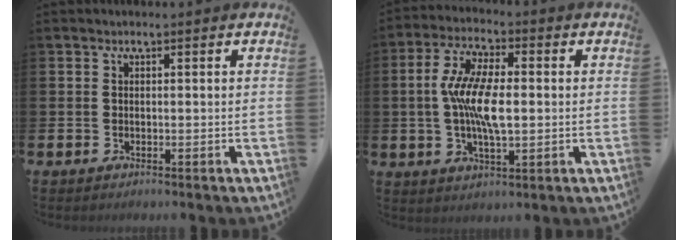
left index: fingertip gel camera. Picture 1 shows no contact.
{"total": 8.7, "force": [0.4, 3.4, 8.0], "torque": [-0.149, 0.002, 0.001]}